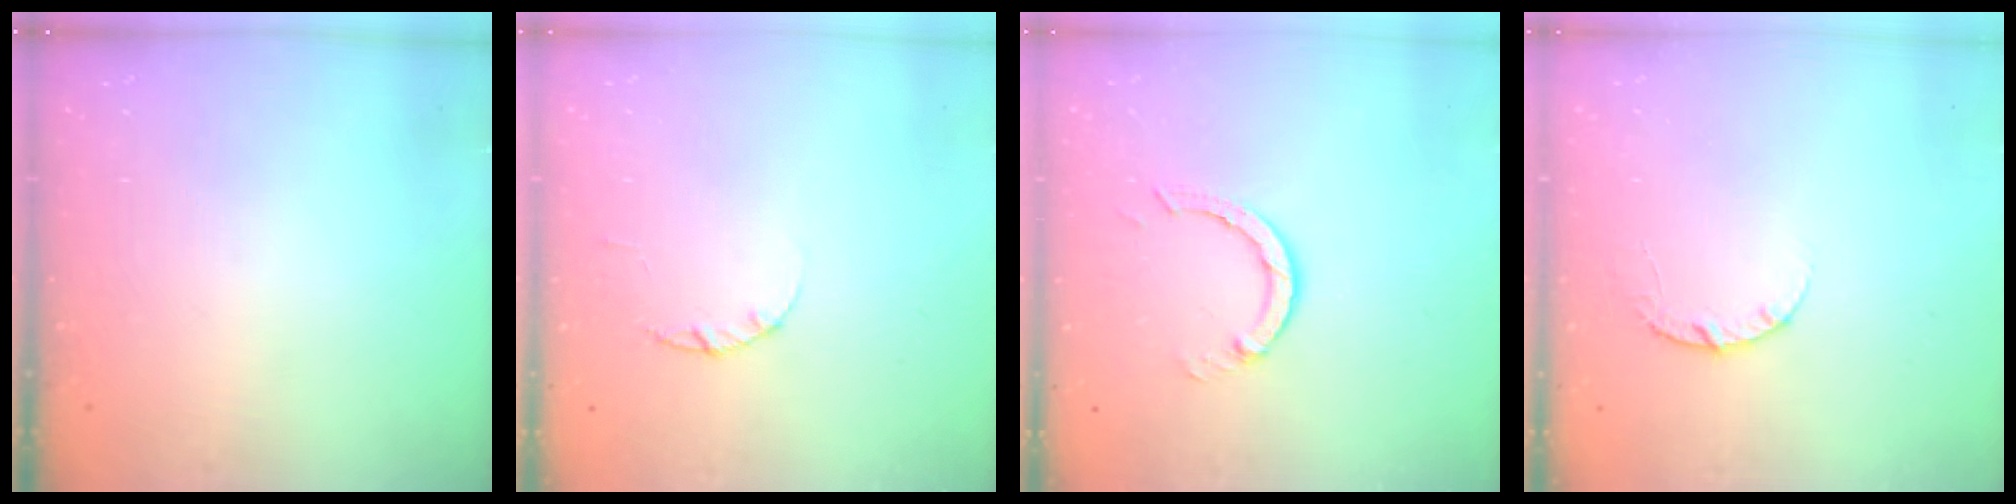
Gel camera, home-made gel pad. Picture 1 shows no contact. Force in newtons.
{"total": 1.7, "press": 1.7, "slide": 0.3}
{"total": 3.7, "press": 3.7, "slide": 0.1}
{"total": 3.2, "press": 3.1, "slide": 0.5}